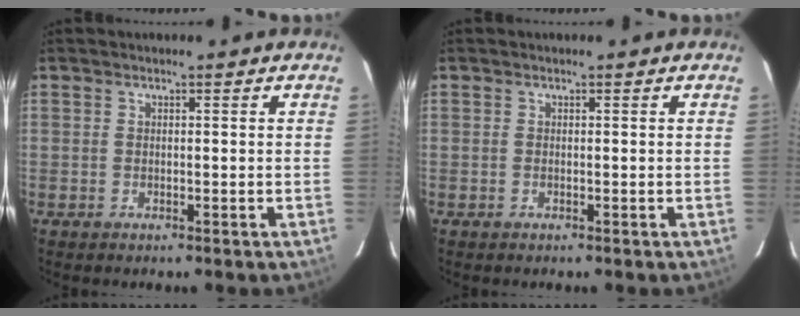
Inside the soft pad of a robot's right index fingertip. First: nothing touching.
{"total": 0.0}